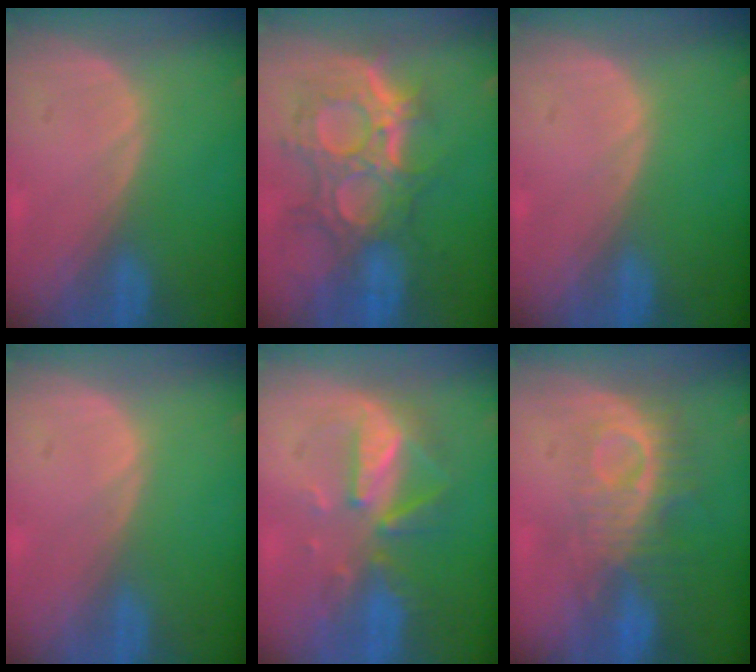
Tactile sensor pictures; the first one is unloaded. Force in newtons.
{"total": 11.3, "press": 10.4, "slide": 4.5}
{"total": 0.0}
{"total": 0.0}
{"total": 8.0, "press": 7.4, "slide": 3.0}
{"total": 9.4, "press": 8.2, "slide": 4.5}